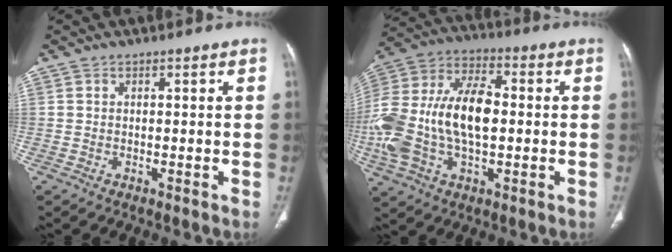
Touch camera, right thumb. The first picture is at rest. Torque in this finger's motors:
{"motor_torque": [2.56, 2.44, 1.80, -0.68, 0.31]}